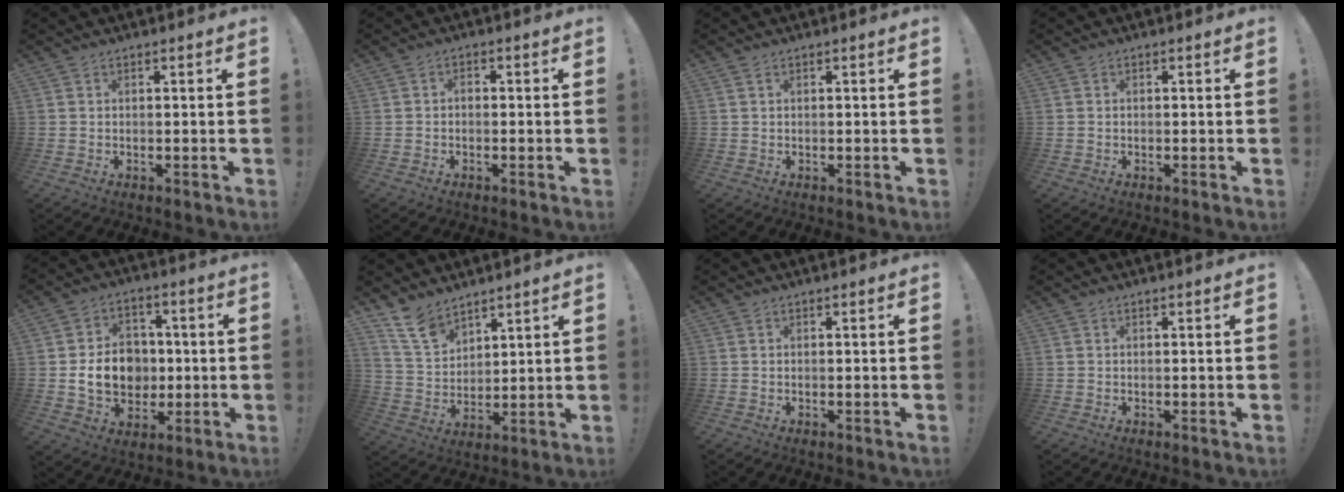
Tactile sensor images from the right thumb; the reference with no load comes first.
{"total": 1.4, "force": [-0.9, 0.7, 0.8], "torque": [-0.019, 0.007, -0.017]}
{"total": 0.6, "force": [0.4, 0.3, 0.3], "torque": [-0.007, 0.001, 0.007]}
{"total": 0.0}
{"total": 13.2, "force": [-1.0, 11.0, 7.2], "torque": [-0.127, 0.011, -0.010]}
{"total": 10.9, "force": [8.7, 5.5, 3.6], "torque": [-0.075, -0.059, 0.171]}
{"total": 0.0}
{"total": 0.0}